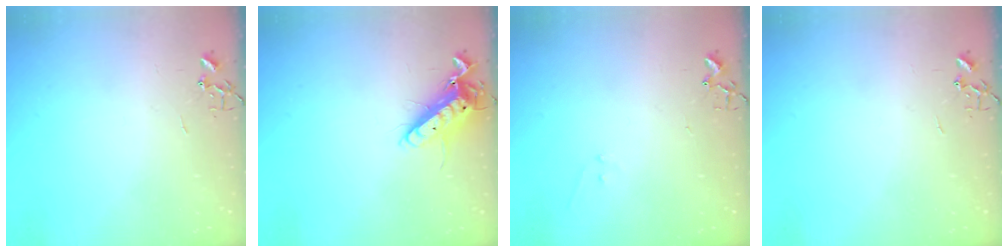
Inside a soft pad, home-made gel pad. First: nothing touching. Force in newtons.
{"total": 12.5, "press": 12.4, "slide": 1.6}
{"total": 6.1, "press": 6.1, "slide": 0.5}
{"total": 0.0}